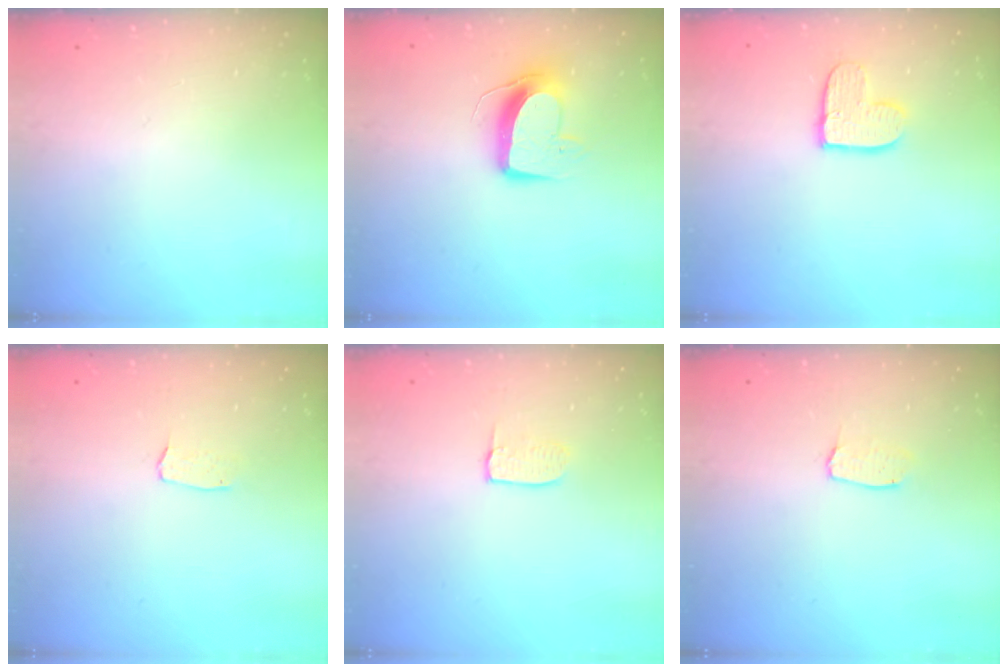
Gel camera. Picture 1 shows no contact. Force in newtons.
{"total": 12.1, "press": 12.1, "slide": 1.0}
{"total": 9.4, "press": 9.3, "slide": 0.7}
{"total": 3.0, "press": 3.0, "slide": 0.2}
{"total": 4.9, "press": 4.8, "slide": 0.4}
{"total": 4.0, "press": 4.0, "slide": 0.3}